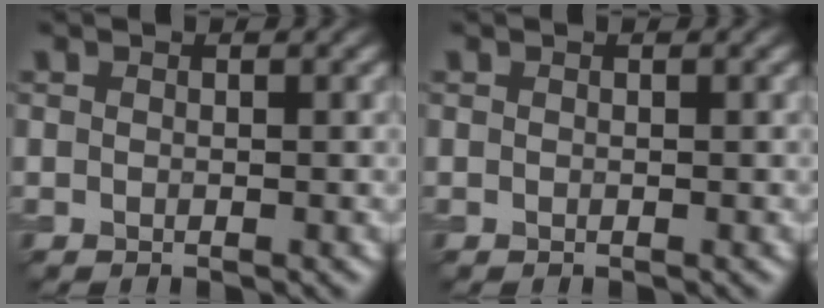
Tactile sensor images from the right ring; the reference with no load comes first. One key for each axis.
{"total": 0.0}